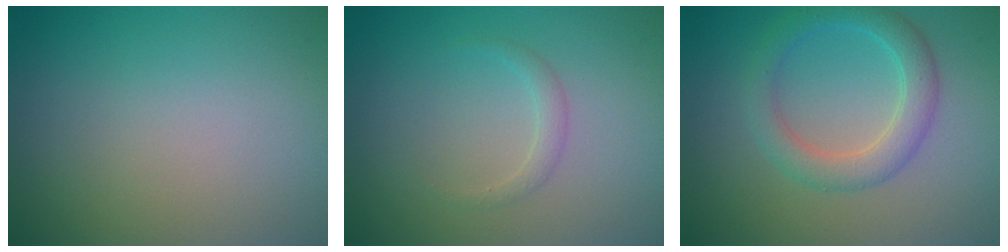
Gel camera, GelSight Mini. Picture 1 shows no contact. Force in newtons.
{"total": 1.1, "press": 1.1, "slide": 0.0}
{"total": 3.5, "press": 3.5, "slide": 0.1}